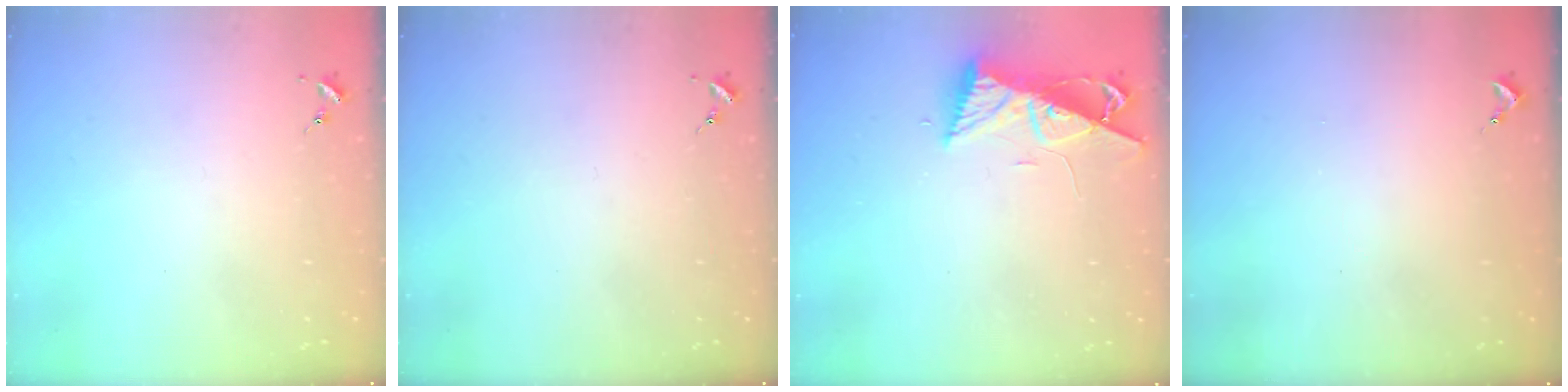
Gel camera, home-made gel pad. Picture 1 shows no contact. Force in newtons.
{"total": 0.0}
{"total": 8.2, "press": 8.2, "slide": 0.6}
{"total": 0.7, "press": 0.7, "slide": 0.1}